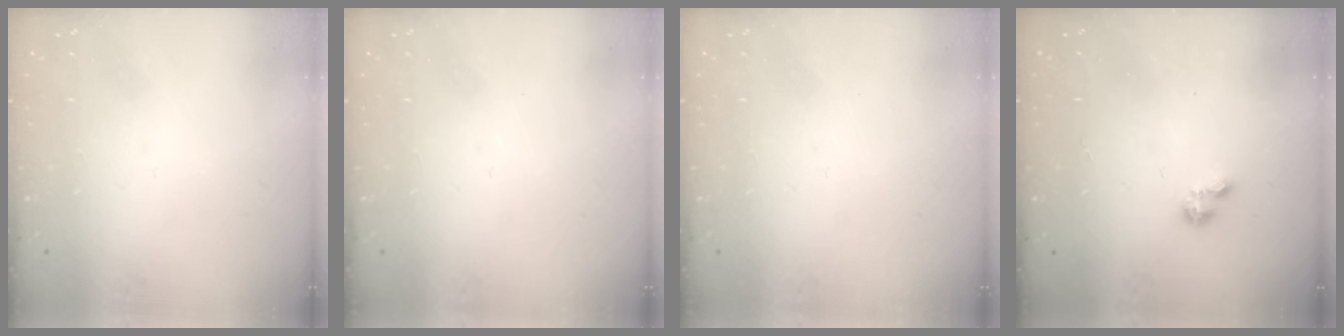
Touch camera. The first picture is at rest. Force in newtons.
{"total": 0.0}
{"total": 0.0}
{"total": 0.7, "press": 0.6, "slide": 0.2}